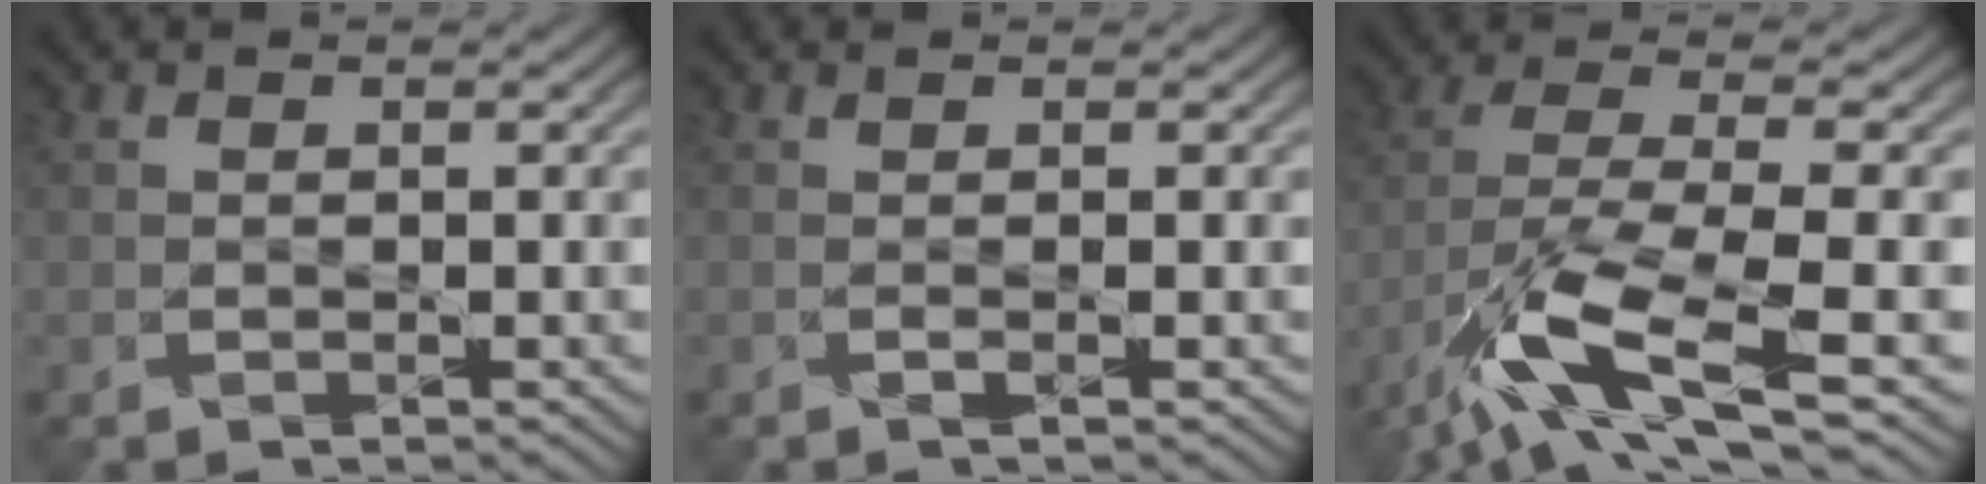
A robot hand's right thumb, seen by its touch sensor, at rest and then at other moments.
{"total": 1.0, "force": [-0.3, -0.5, 0.8], "torque": [-0.022, 0.000, -0.004]}
{"total": 11.7, "force": [-6.7, 2.5, 9.2], "torque": [-0.196, -0.014, -0.128]}